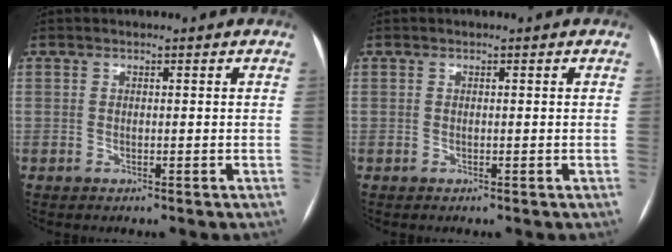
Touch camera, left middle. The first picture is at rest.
{"total": 0.0}